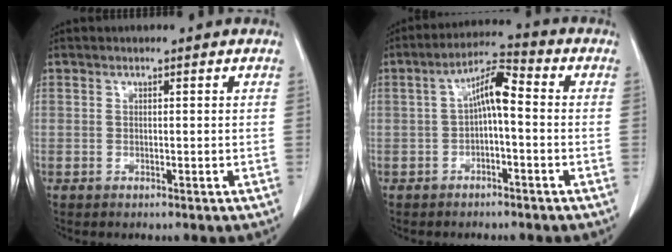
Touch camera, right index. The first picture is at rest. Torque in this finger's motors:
{"motor_torque": [0.69, -0.21, 0.36, 0.11]}